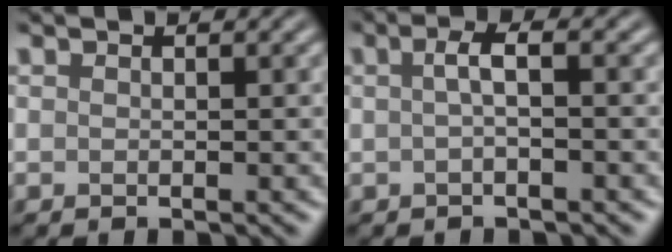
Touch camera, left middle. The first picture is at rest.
{"total": 1.9, "force": [0.1, 0.4, 1.8], "torque": [-0.037, 0.006, 0.000]}